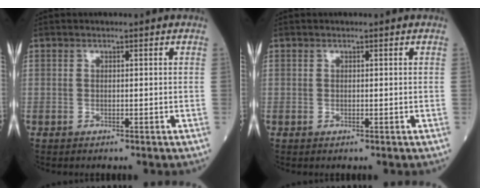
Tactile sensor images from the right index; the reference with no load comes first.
{"total": 0.0}